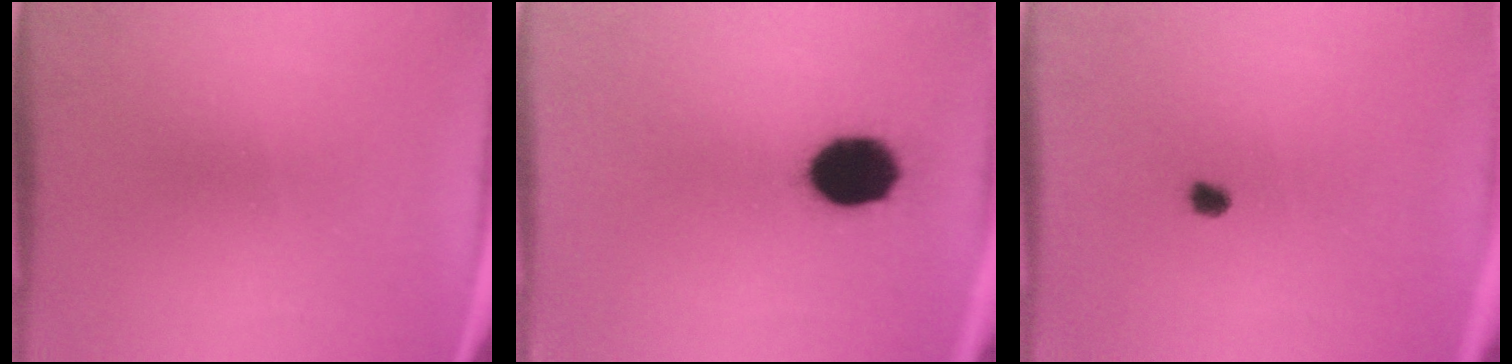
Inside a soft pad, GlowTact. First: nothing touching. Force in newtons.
{"total": 14.1}
{"total": 1.7}